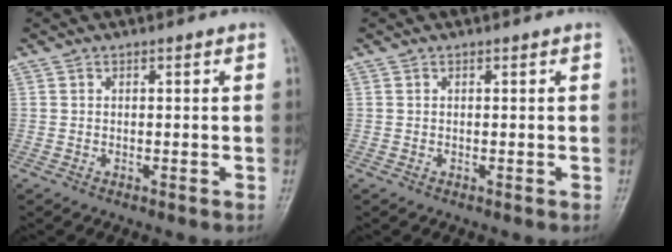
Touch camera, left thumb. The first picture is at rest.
{"total": 0.0}